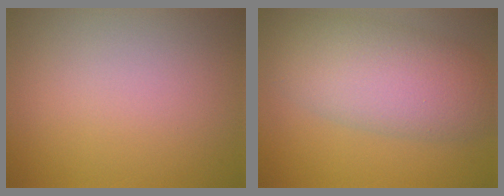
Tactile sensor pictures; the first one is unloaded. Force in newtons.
{"total": 7.3, "press": 7.3, "slide": 0.2}